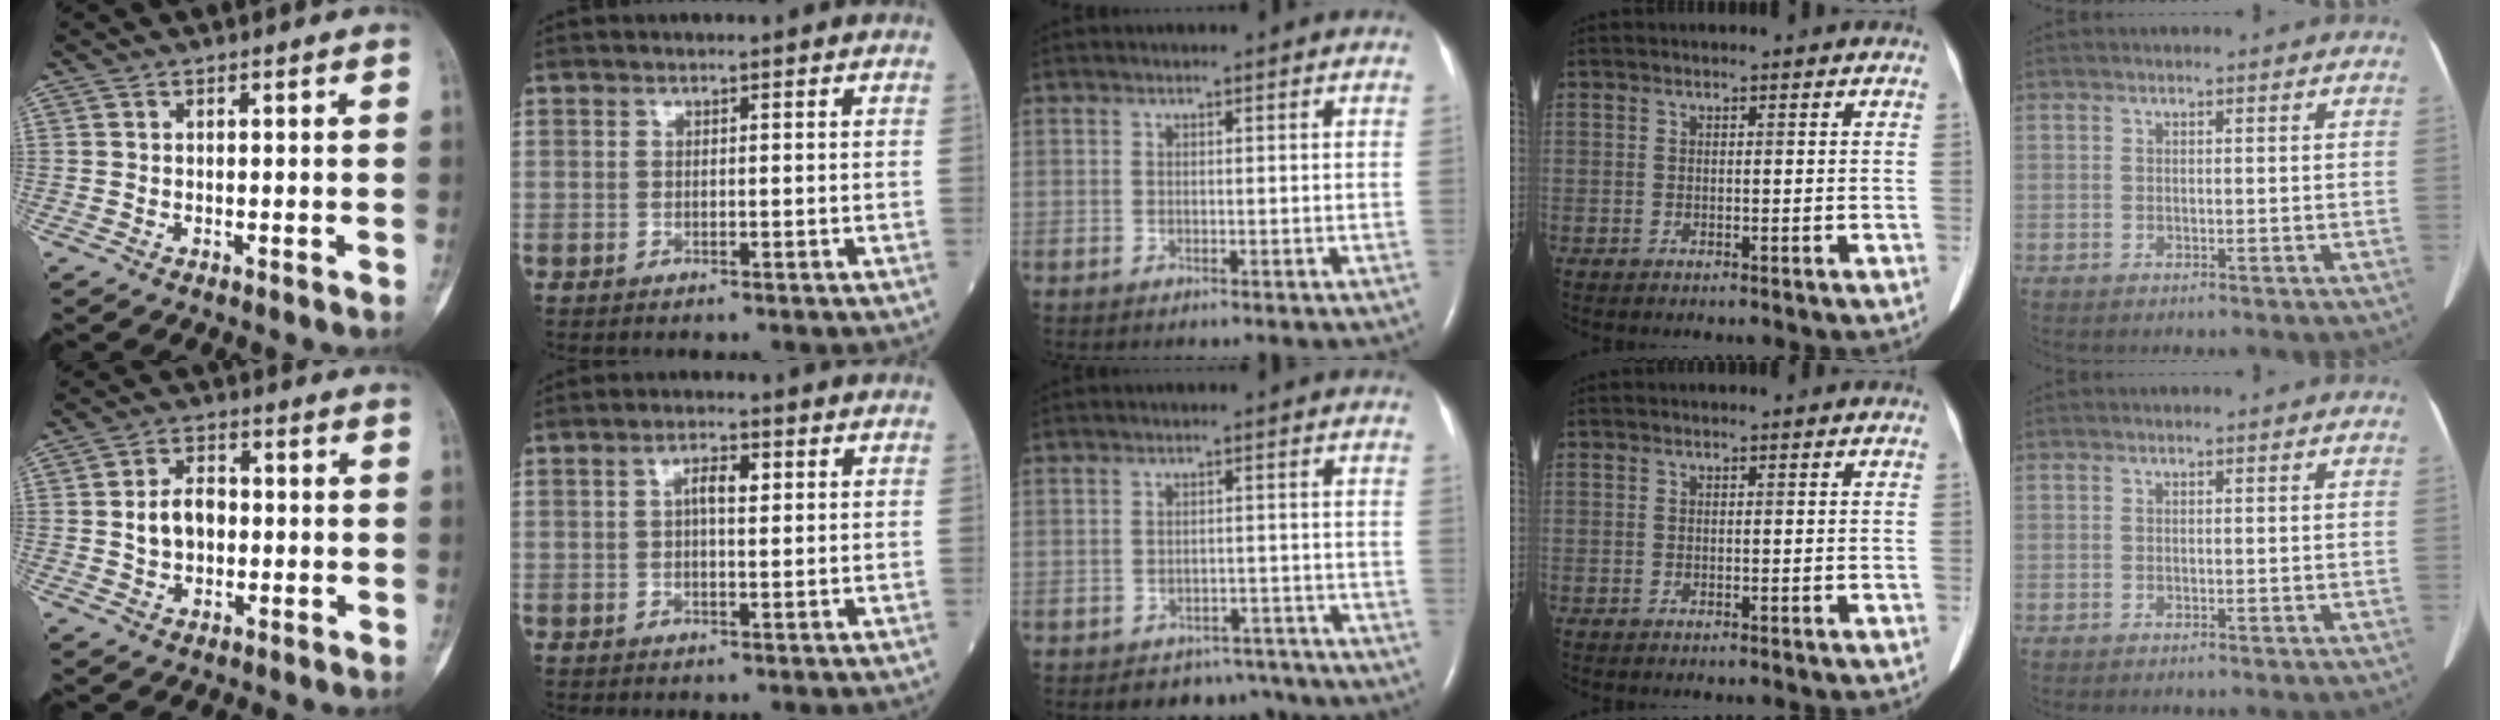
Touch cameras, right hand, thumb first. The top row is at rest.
{"thumb": {"total": 6.6, "force": [-0.2, 4.7, 4.6], "torque": [-0.067, 0.015, -0.004]}, "index": {"total": 3.2, "force": [0.8, 1.0, 2.9], "torque": [-0.054, 0.006, 0.011]}, "middle": {"total": 5.9, "force": [-4.9, 3.2, 0.1], "torque": [0.012, 0.018, -0.059]}}